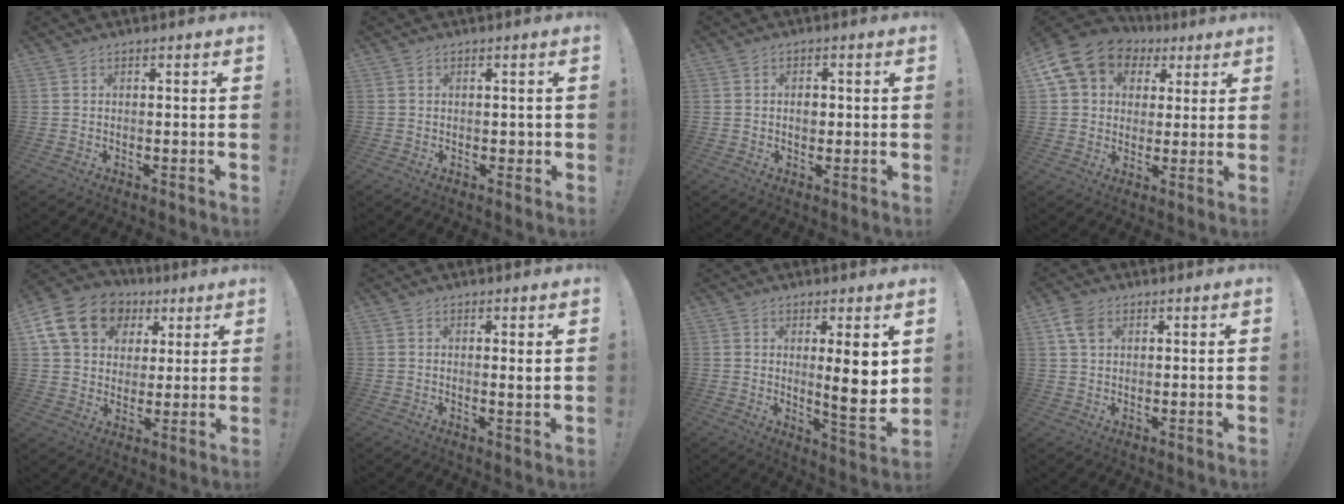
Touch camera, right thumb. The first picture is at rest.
{"total": 1.3, "force": [0.0, 1.2, 0.7], "torque": [-0.004, 0.003, -0.003]}
{"total": 2.6, "force": [-0.3, 2.1, 1.6], "torque": [-0.014, 0.001, -0.010]}
{"total": 13.3, "force": [5.6, 10.5, 6.0], "torque": [-0.083, -0.030, 0.111]}
{"total": 17.5, "force": [7.0, 13.6, 8.3], "torque": [-0.114, -0.027, 0.141]}
{"total": 1.6, "force": [0.7, -0.2, 1.5], "torque": [-0.016, -0.009, 0.008]}
{"total": 9.5, "force": [1.9, 1.1, 9.2], "torque": [-0.120, -0.026, 0.024]}
{"total": 5.6, "force": [2.5, 3.8, 3.2], "torque": [-0.057, -0.001, 0.051]}